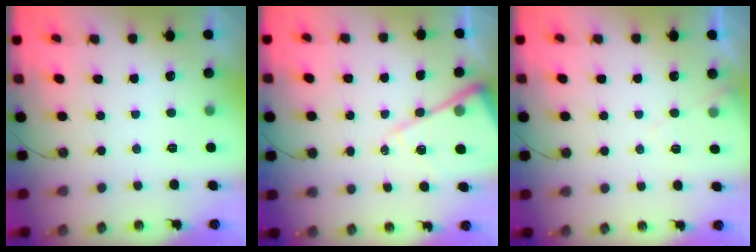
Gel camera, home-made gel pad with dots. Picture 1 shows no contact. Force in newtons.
{"total": 13.6, "press": 13.6, "slide": 1.2}
{"total": 5.1, "press": 5.1, "slide": 0.7}